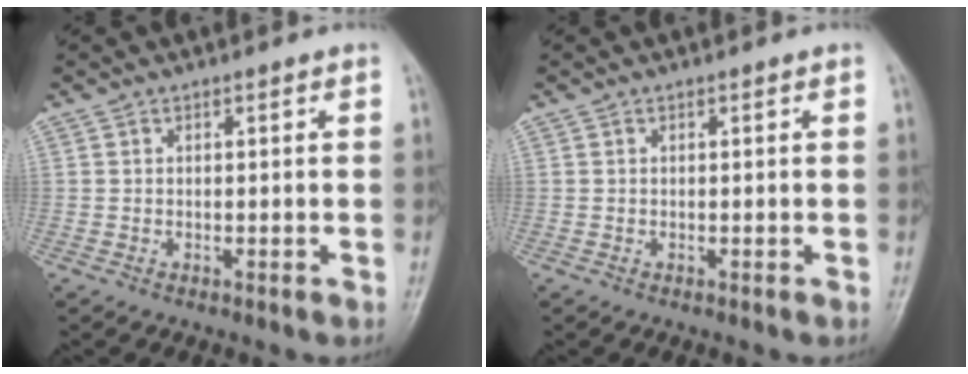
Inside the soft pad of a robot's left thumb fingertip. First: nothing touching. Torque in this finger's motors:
{"motor_torque": [0.00, 0.00, 0.00, 0.00, 0.00]}